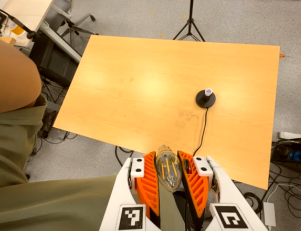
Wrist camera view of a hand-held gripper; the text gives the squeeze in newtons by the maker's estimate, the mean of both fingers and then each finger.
{"total": 19.1, "left": 20.8, "right": 17.5}